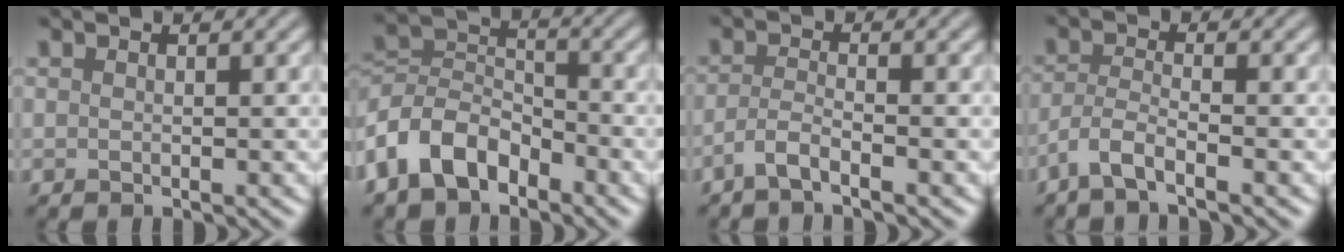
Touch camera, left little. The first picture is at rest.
{"total": 6.7, "force": [-4.0, 4.0, 3.6], "torque": [-0.071, 0.005, -0.092]}
{"total": 1.9, "force": [-1.4, 0.2, 1.3], "torque": [-0.030, -0.001, -0.038]}
{"total": 2.7, "force": [-2.0, 0.4, 1.8], "torque": [-0.040, -0.003, -0.051]}